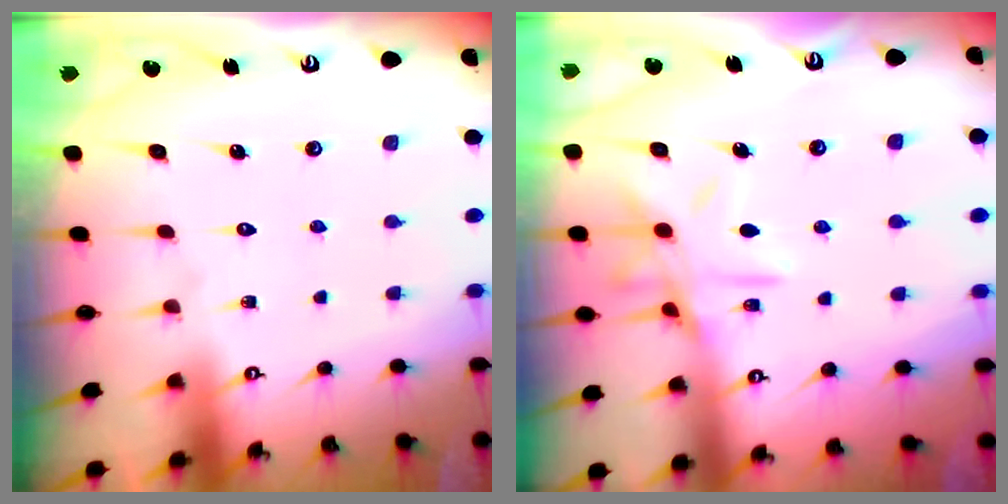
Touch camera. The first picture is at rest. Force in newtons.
{"total": 11.9, "press": 11.8, "slide": 0.9}